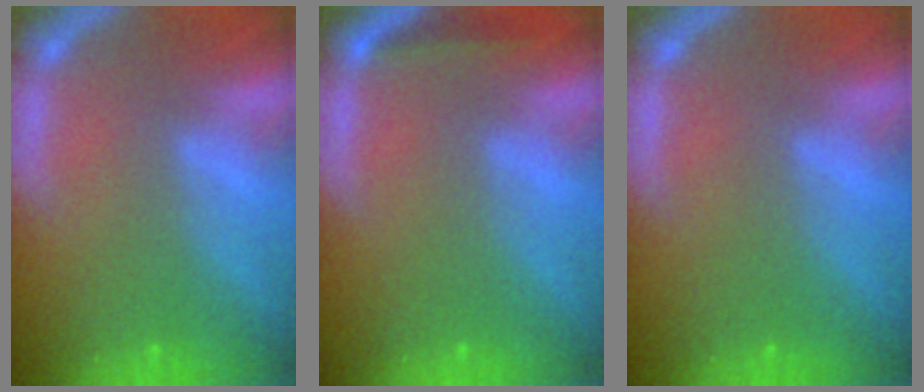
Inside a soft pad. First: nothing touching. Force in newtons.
{"total": 1.4}
{"total": 0.0}